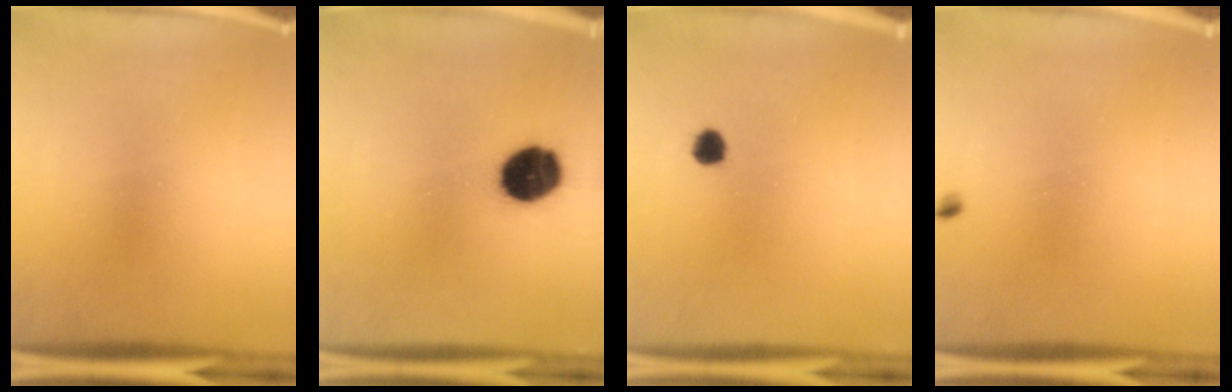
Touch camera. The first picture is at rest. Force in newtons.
{"total": 11.9}
{"total": 2.4}
{"total": 0.6}